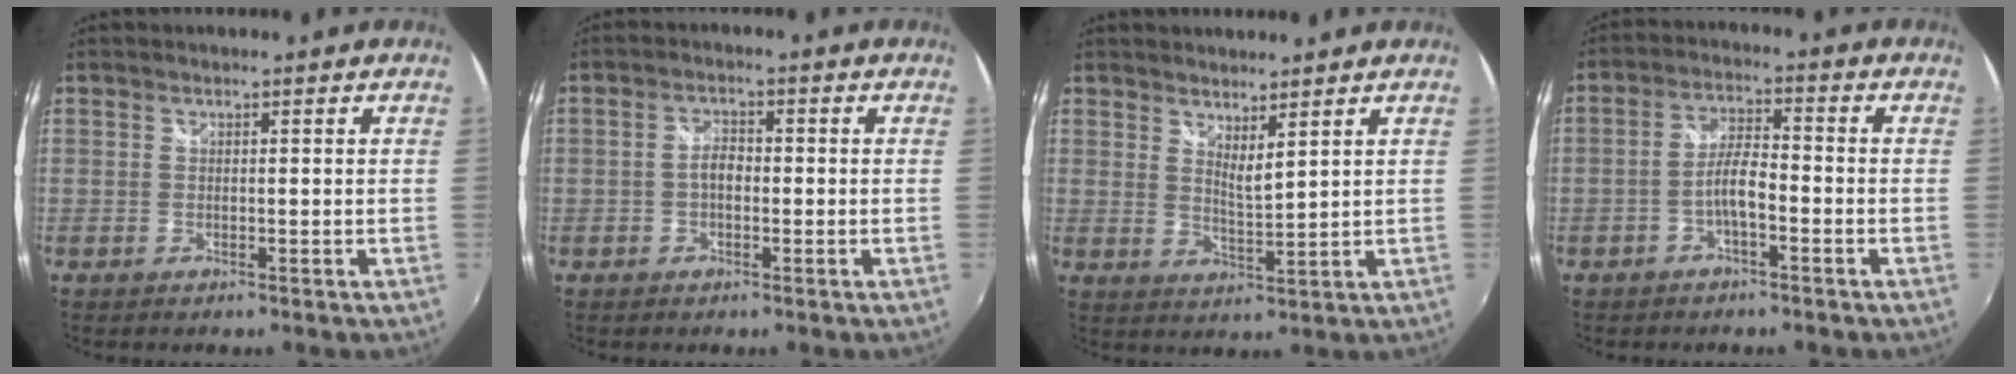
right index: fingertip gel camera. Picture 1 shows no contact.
{"total": 2.8, "force": [-0.5, 1.7, 2.2], "torque": [-0.041, 0.008, -0.011]}
{"total": 4.1, "force": [3.3, 0.5, 2.3], "torque": [-0.039, -0.006, 0.054]}
{"total": 4.7, "force": [-2.2, 1.2, 4.0], "torque": [-0.081, 0.010, -0.040]}